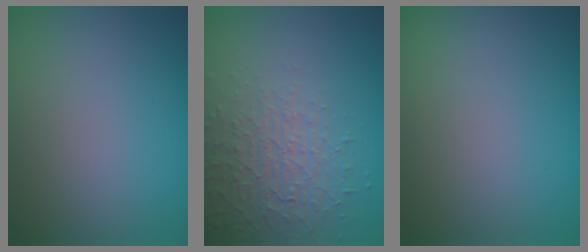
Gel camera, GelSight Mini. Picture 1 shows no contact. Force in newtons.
{"total": 4.8, "press": 3.5, "slide": 3.3}
{"total": 0.0}